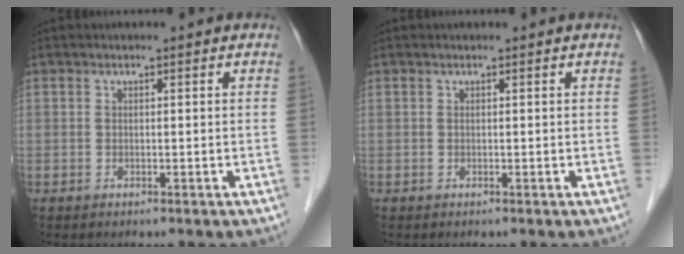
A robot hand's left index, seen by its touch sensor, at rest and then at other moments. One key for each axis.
{"total": 0.0}